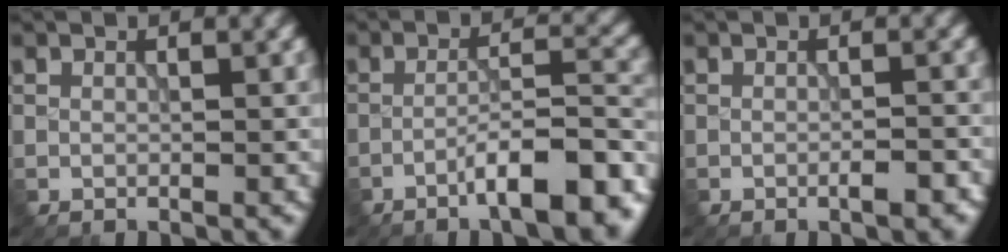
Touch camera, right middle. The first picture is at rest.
{"total": 8.8, "force": [-5.4, 1.8, 6.7], "torque": [-0.091, 0.013, -0.084]}
{"total": 2.0, "force": [-1.0, 0.4, 1.7], "torque": [-0.022, 0.002, -0.016]}